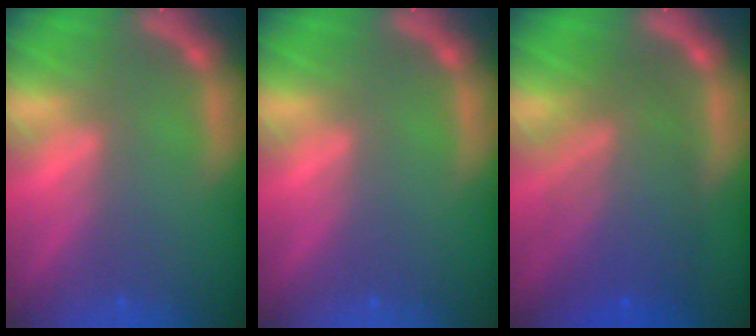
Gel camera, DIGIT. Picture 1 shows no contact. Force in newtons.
{"total": 0.0}
{"total": 8.5}